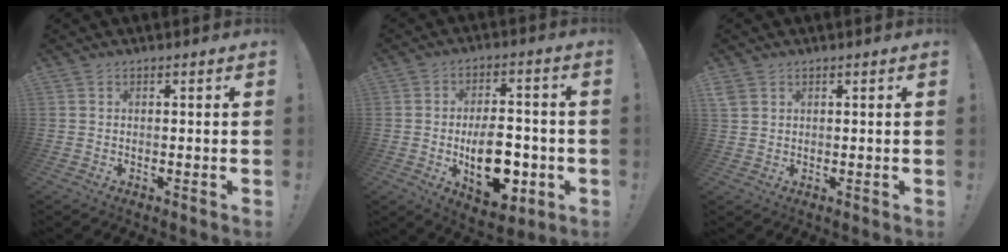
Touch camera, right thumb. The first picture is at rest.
{"total": 15.0, "force": [-3.7, 8.7, 11.7], "torque": [-0.165, 0.014, -0.056]}
{"total": 2.7, "force": [1.7, 1.9, 0.9], "torque": [-0.016, -0.003, 0.033]}